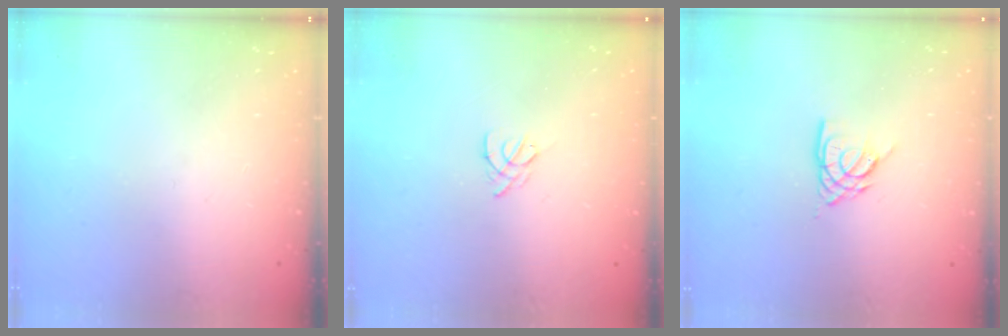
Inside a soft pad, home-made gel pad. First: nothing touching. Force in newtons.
{"total": 2.5, "press": 2.4, "slide": 0.6}
{"total": 6.0, "press": 6.0, "slide": 0.6}